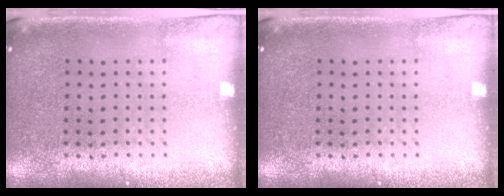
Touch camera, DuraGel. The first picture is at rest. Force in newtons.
{"total": 0.0}